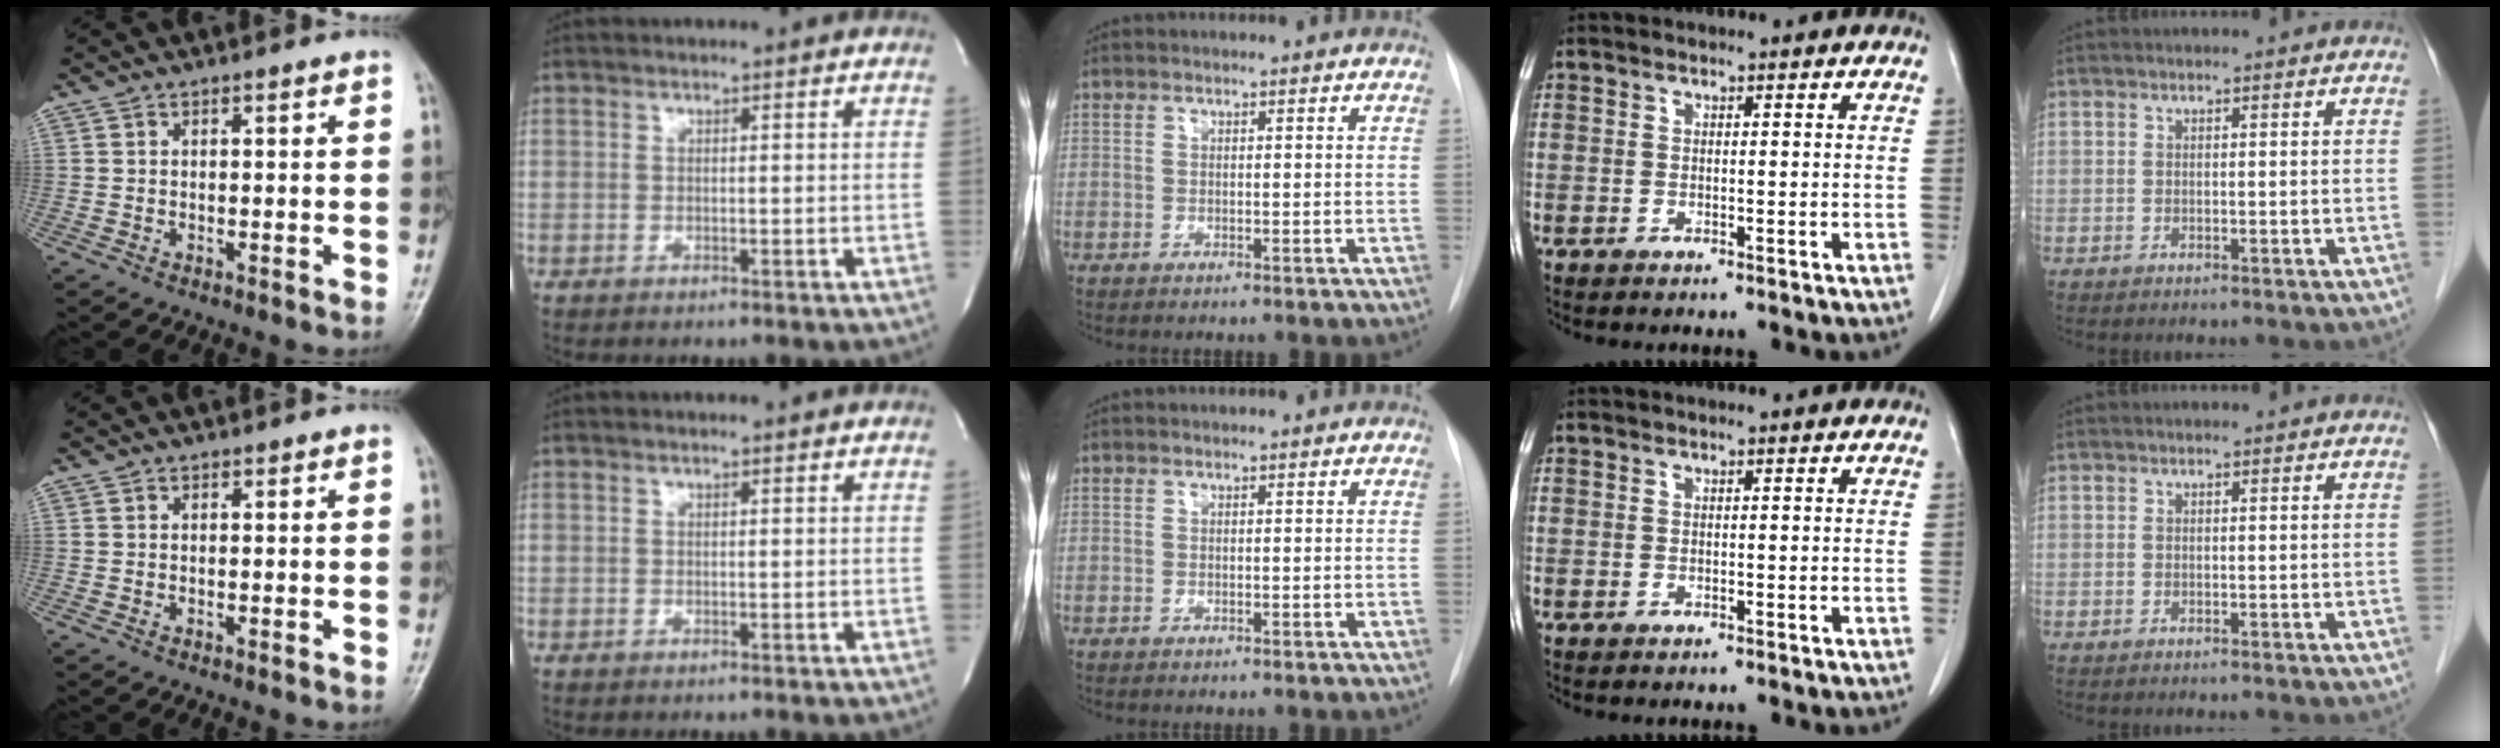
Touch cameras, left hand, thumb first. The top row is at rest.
{}